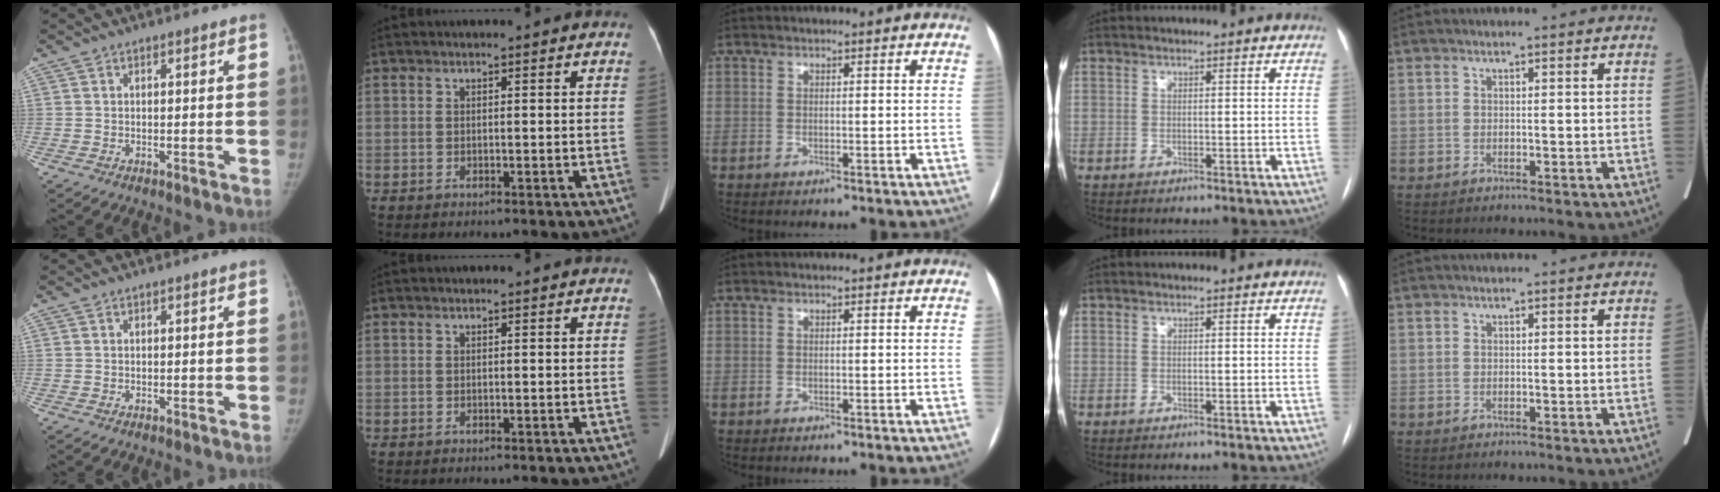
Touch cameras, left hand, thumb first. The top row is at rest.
{}